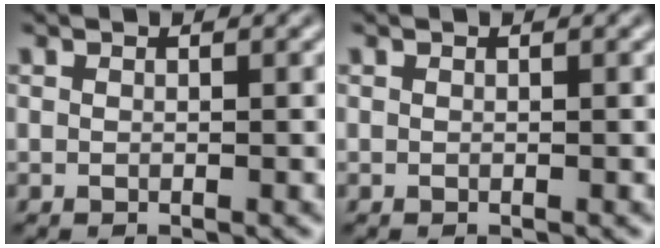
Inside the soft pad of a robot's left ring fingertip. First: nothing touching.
{"total": 0.0}